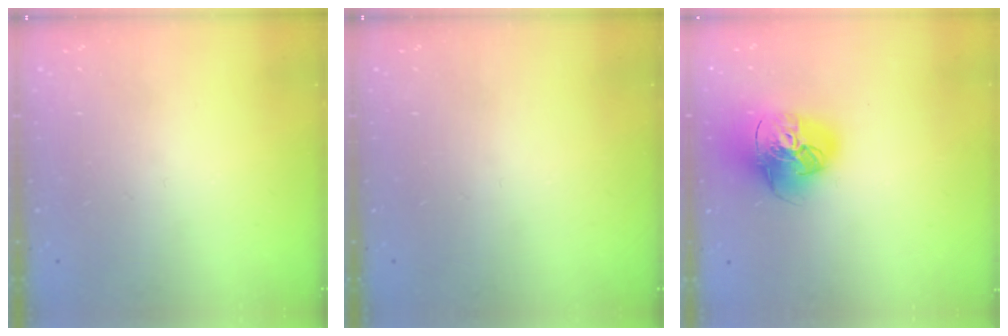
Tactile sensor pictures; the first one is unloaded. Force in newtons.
{"total": 0.0}
{"total": 17.7, "press": 17.5, "slide": 2.2}